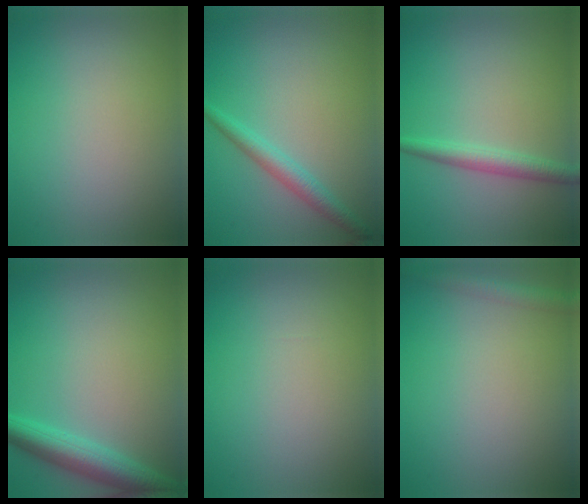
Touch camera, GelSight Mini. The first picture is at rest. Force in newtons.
{"total": 2.3, "press": 2.3, "slide": 0.2}
{"total": 2.4, "press": 2.4, "slide": 0.1}
{"total": 4.5, "press": 4.4, "slide": 0.2}
{"total": 0.0}
{"total": 1.9, "press": 1.9, "slide": 0.1}